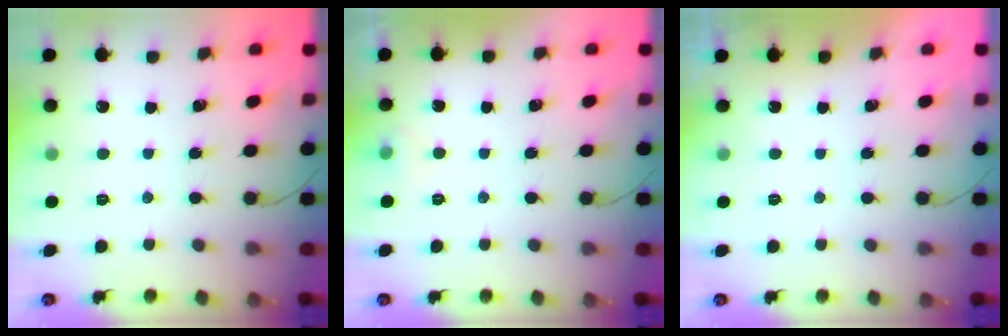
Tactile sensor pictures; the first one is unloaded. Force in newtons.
{"total": 3.9, "press": 3.7, "slide": 1.4}
{"total": 0.0}